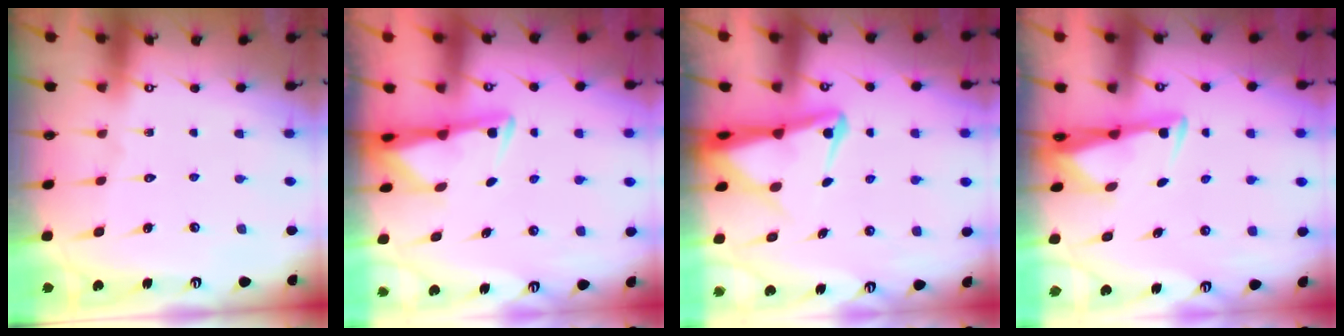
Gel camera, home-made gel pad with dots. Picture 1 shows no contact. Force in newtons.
{"total": 2.8, "press": 2.8, "slide": 0.6}
{"total": 4.3, "press": 4.2, "slide": 0.5}
{"total": 2.9, "press": 2.8, "slide": 0.8}